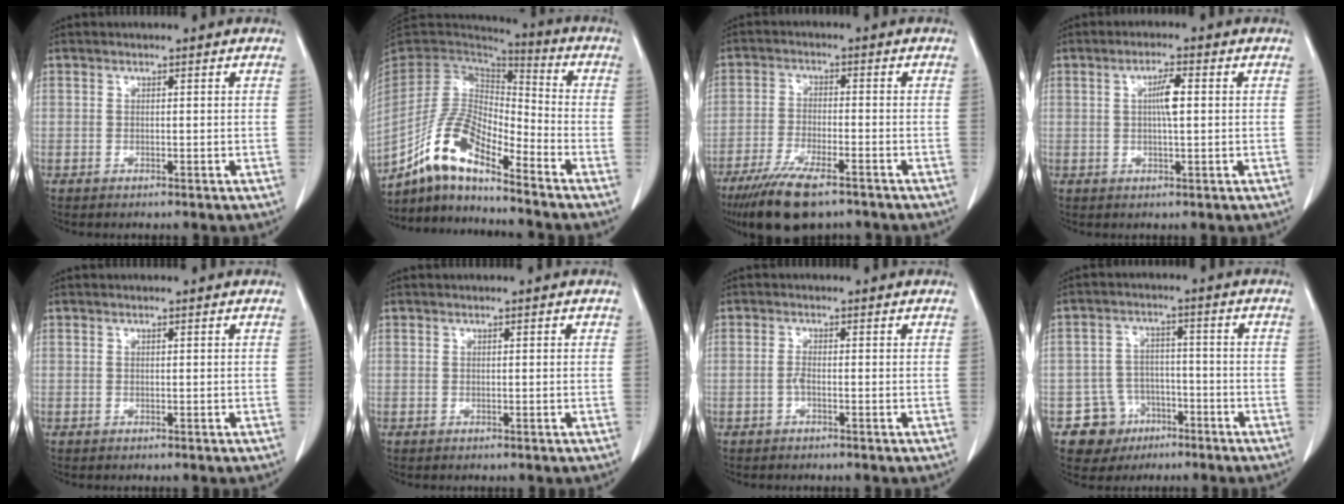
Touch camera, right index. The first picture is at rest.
{"total": 12.8, "force": [-9.2, 3.0, 8.4], "torque": [-0.174, 0.015, -0.175]}
{"total": 11.0, "force": [-8.0, 2.6, 7.1], "torque": [-0.125, -0.023, -0.132]}
{"total": 3.7, "force": [0.5, 0.4, 3.6], "torque": [-0.066, 0.002, 0.007]}
{"total": 0.0}
{"total": 0.5, "force": [0.2, 0.1, 0.4], "torque": [-0.008, 0.000, 0.002]}
{"total": 1.1, "force": [-0.5, 0.2, 1.0], "torque": [-0.019, 0.003, -0.012]}
{"total": 6.9, "force": [-3.6, 5.8, 0.2], "torque": [0.006, 0.014, -0.051]}